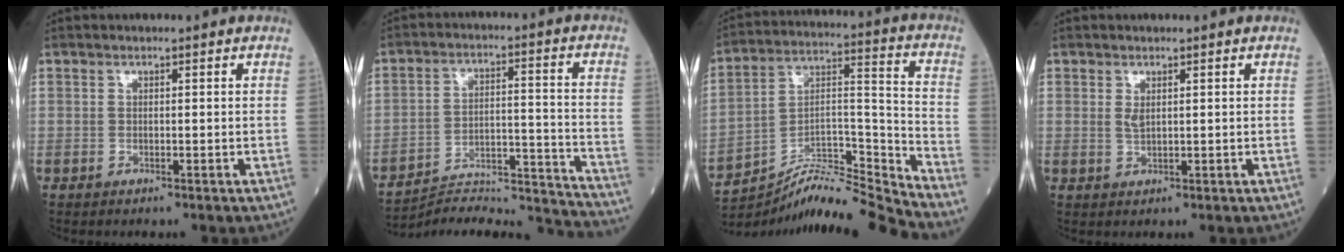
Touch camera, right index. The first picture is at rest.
{"total": 20.7, "force": [-20.4, -1.5, 3.1], "torque": [-0.038, 0.009, -0.294]}
{"total": 13.8, "force": [-13.4, -1.9, 2.7], "torque": [-0.040, 0.057, -0.236]}
{"total": 1.4, "force": [0.6, 0.5, 1.2], "torque": [-0.024, -0.006, 0.014]}